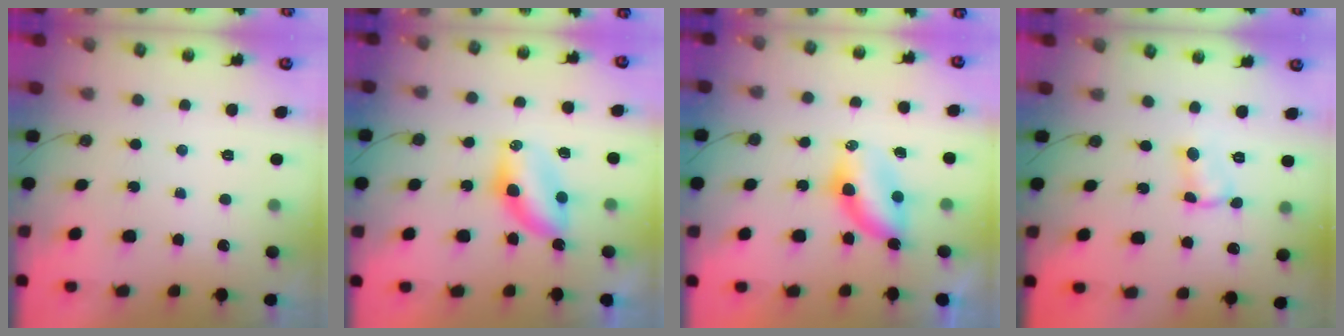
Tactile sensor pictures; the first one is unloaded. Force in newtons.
{"total": 7.1, "press": 6.8, "slide": 2.1}
{"total": 6.1, "press": 6.1, "slide": 0.3}
{"total": 2.3, "press": 2.3, "slide": 0.1}